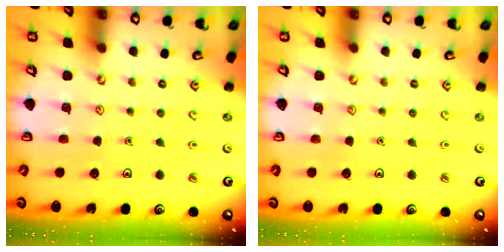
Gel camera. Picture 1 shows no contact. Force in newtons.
{"total": 0.0}